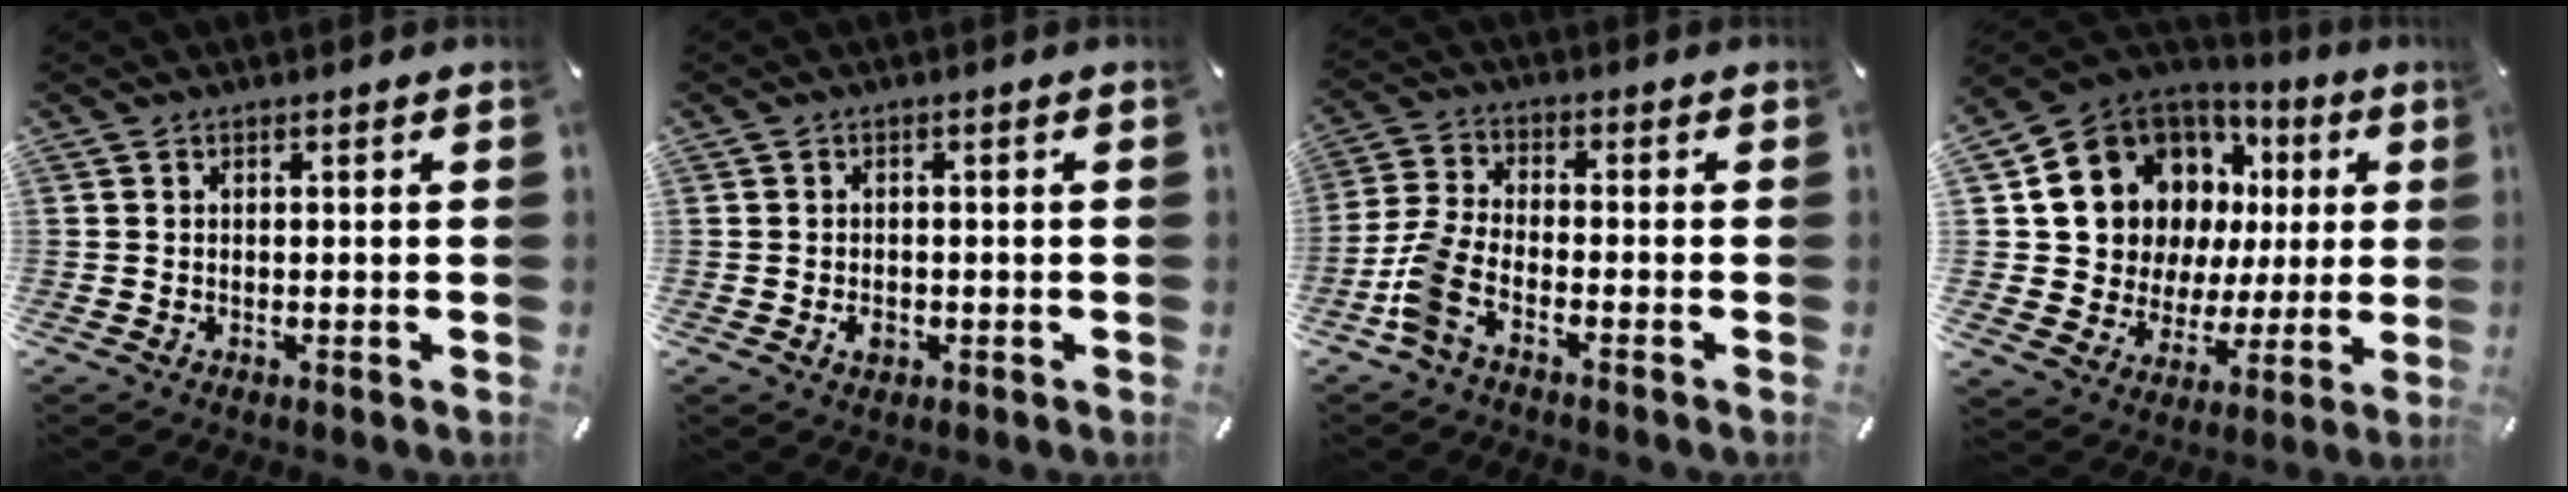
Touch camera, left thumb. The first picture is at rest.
{"total": 2.7, "force": [-0.9, 2.0, 1.7], "torque": [-0.037, 0.001, -0.018]}
{"total": 7.7, "force": [-4.4, 3.1, 5.5], "torque": [-0.141, -0.004, -0.086]}
{"total": 14.8, "force": [6.4, 12.2, 5.3], "torque": [-0.089, -0.059, 0.135]}